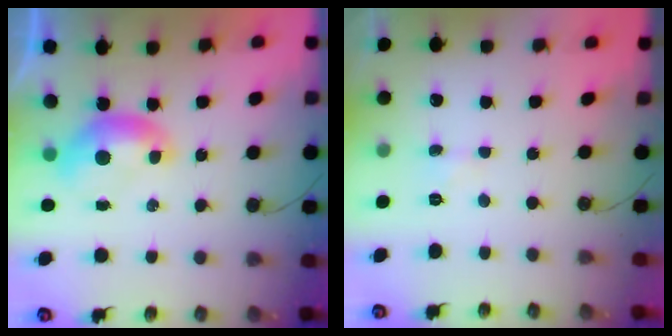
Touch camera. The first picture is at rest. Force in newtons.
{"total": 0.5, "press": 0.5, "slide": 0.2}